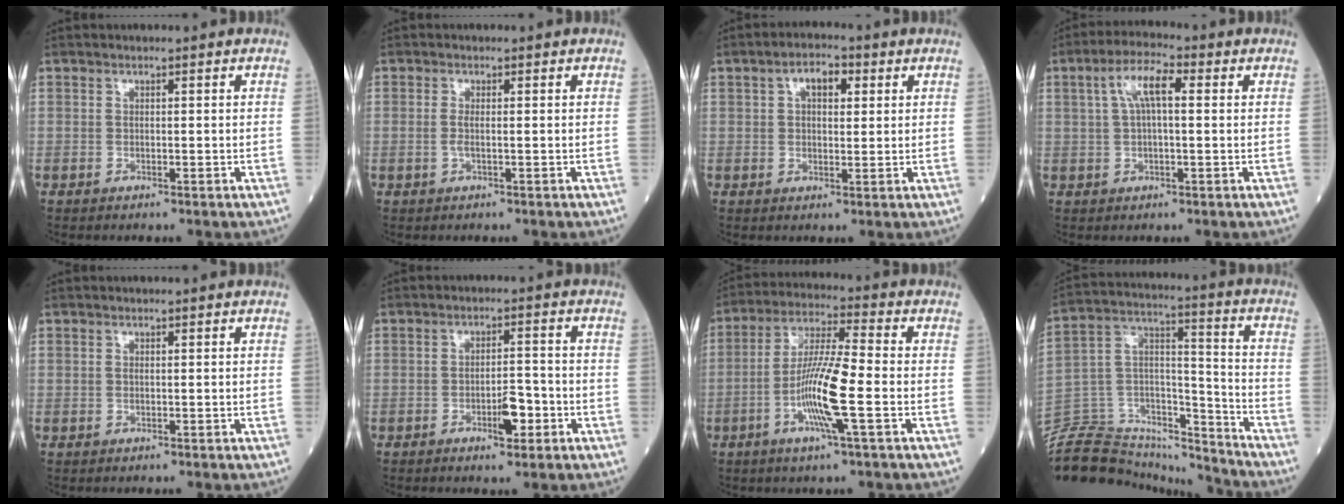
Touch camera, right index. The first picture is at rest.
{"total": 1.3, "force": [-0.1, 0.3, 1.3], "torque": [-0.031, -0.002, -0.003]}
{"total": 4.6, "force": [1.7, 2.3, 3.6], "torque": [-0.056, 0.016, 0.026]}
{"total": 6.2, "force": [1.7, 1.7, 5.7], "torque": [-0.112, 0.026, 0.030]}
{"total": 0.0}
{"total": 4.5, "force": [-2.0, 1.3, 3.8], "torque": [-0.060, 0.003, -0.030]}
{"total": 11.1, "force": [-3.0, 0.0, 10.7], "torque": [-0.206, -0.005, -0.064]}
{"total": 21.4, "force": [-20.6, 4.0, 4.2], "torque": [-0.092, 0.054, -0.337]}